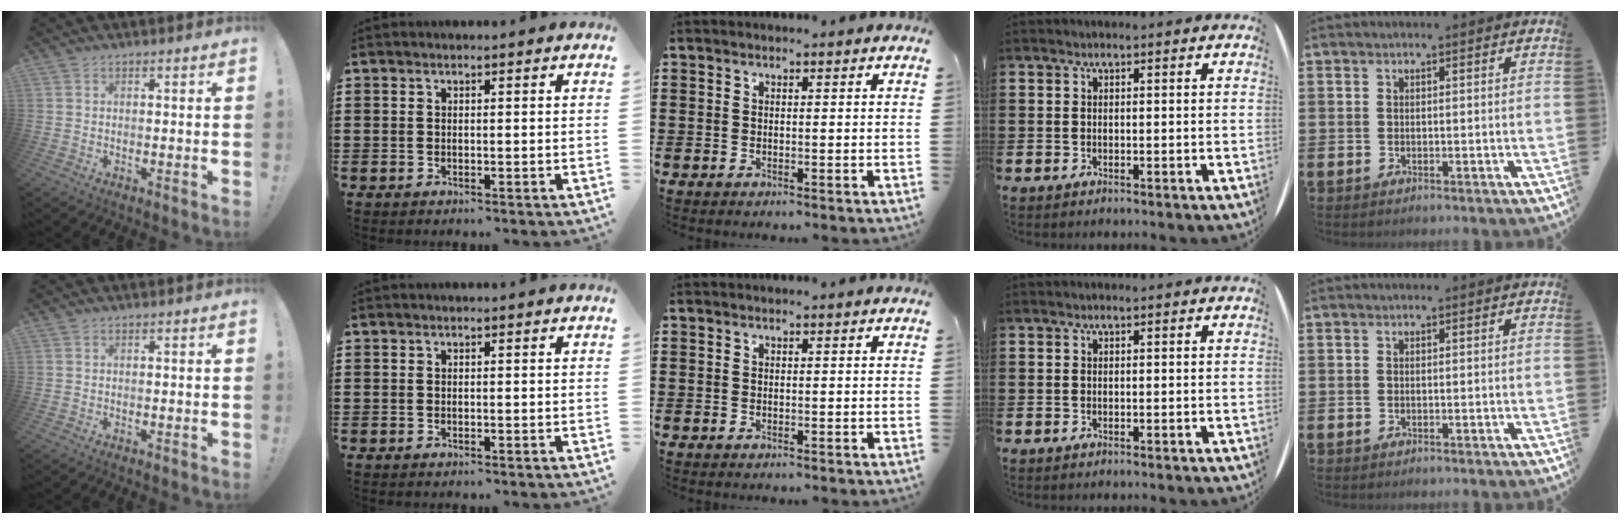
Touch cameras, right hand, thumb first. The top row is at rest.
{}